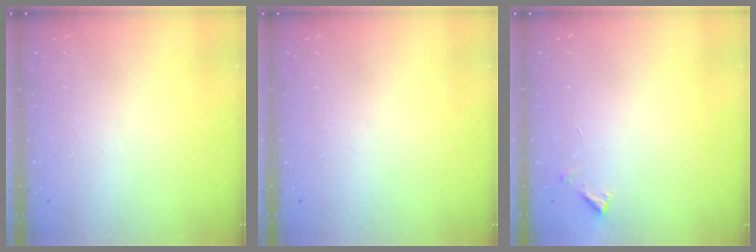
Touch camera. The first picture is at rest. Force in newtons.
{"total": 0.0}
{"total": 4.3, "press": 4.2, "slide": 0.3}